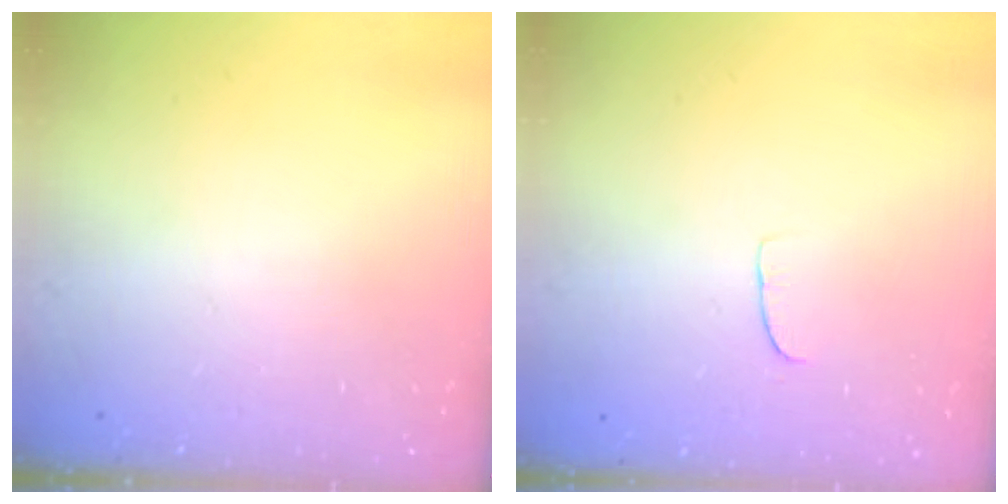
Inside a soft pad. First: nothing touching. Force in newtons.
{"total": 5.7, "press": 5.7, "slide": 0.5}